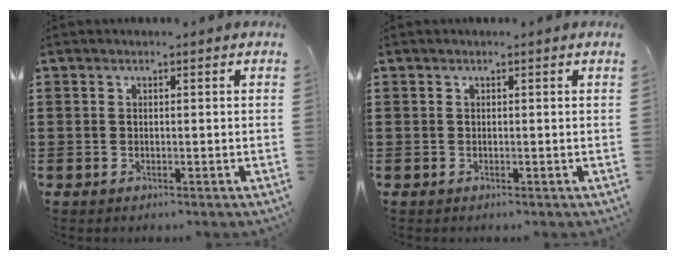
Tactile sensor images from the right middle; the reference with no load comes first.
{"total": 0.0}